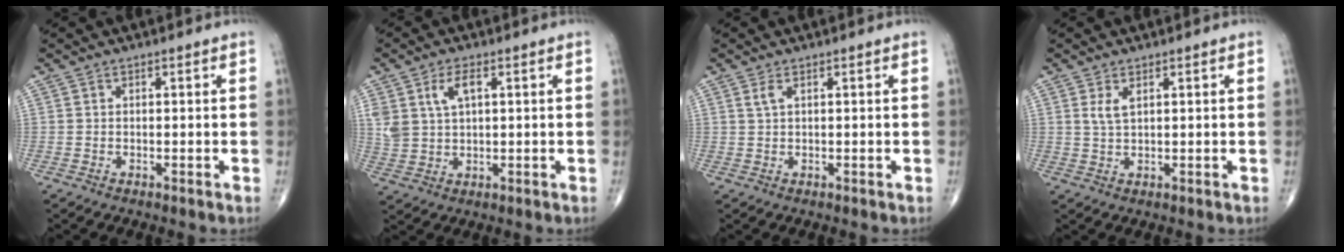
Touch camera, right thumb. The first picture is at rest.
{"total": 6.2, "force": [2.4, 3.3, 4.6], "torque": [-0.093, -0.003, 0.053]}
{"total": 1.2, "force": [0.6, 0.3, 1.0], "torque": [-0.027, 0.005, 0.016]}
{"total": 2.3, "force": [1.1, 0.8, 1.9], "torque": [-0.042, -0.003, 0.028]}